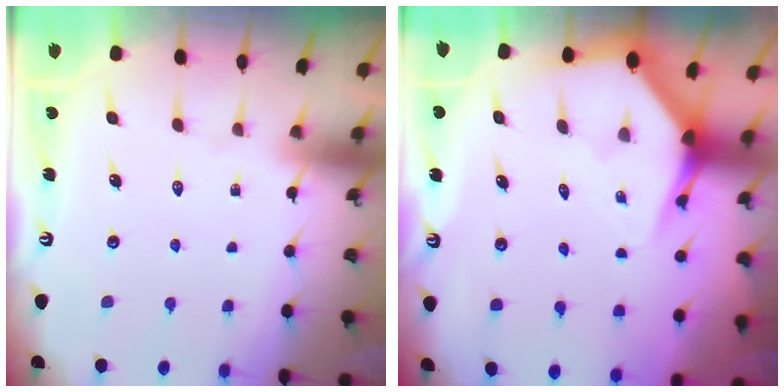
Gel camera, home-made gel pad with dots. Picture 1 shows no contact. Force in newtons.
{"total": 4.3, "press": 4.3, "slide": 0.3}